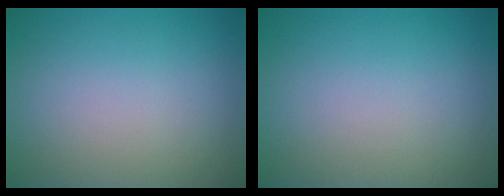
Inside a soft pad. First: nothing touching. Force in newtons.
{"total": 0.0}